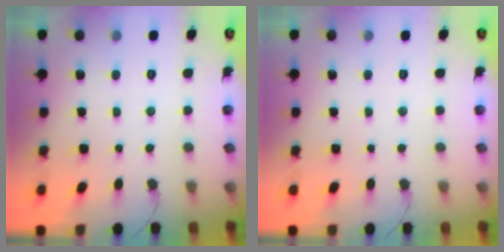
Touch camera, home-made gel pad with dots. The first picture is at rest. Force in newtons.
{"total": 0.0}